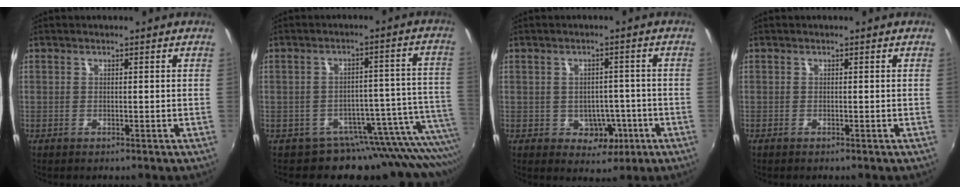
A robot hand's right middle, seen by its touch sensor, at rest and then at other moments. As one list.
[{"total": 13.1, "force": [-11.1, 4.6, 5.3], "torque": [-0.041, -0.005, -0.157]}, {"total": 4.8, "force": [-1.6, 4.0, 2.1], "torque": [-0.041, 0.006, -0.007]}, {"total": 0.0}]